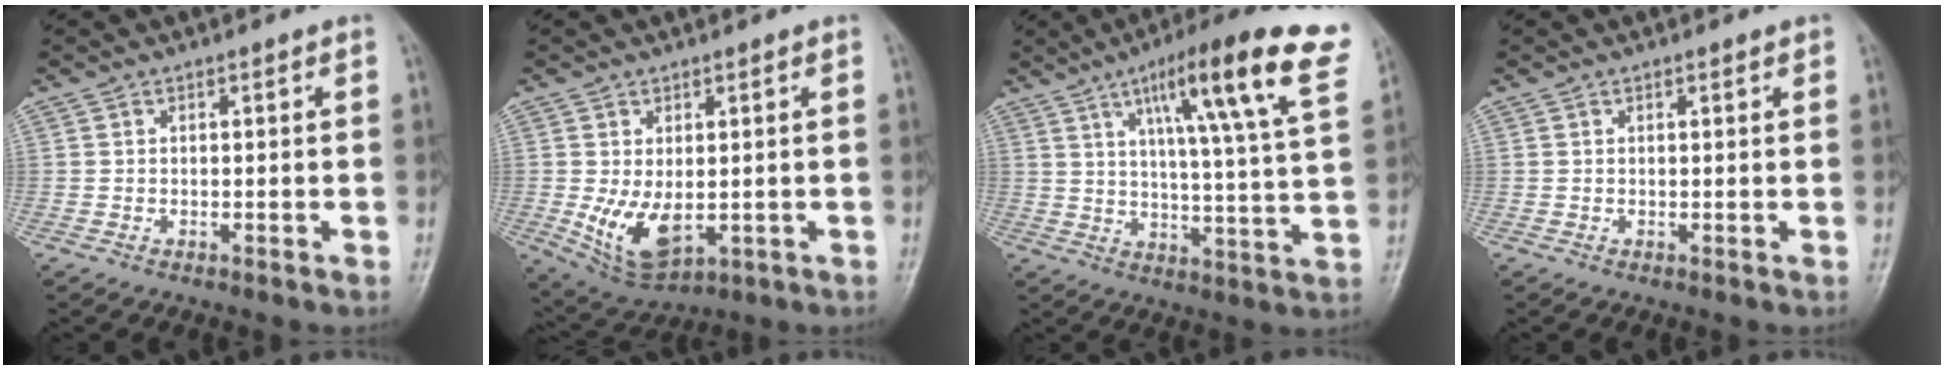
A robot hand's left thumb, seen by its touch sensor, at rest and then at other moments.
{"total": 8.5, "force": [-0.5, 4.6, 7.1], "torque": [-0.116, -0.018, 0.011]}
{"total": 21.7, "force": [10.8, 2.9, 18.7], "torque": [-0.253, -0.020, 0.150]}
{"total": 0.9, "force": [0.7, 0.1, 0.5], "torque": [-0.005, 0.000, 0.009]}